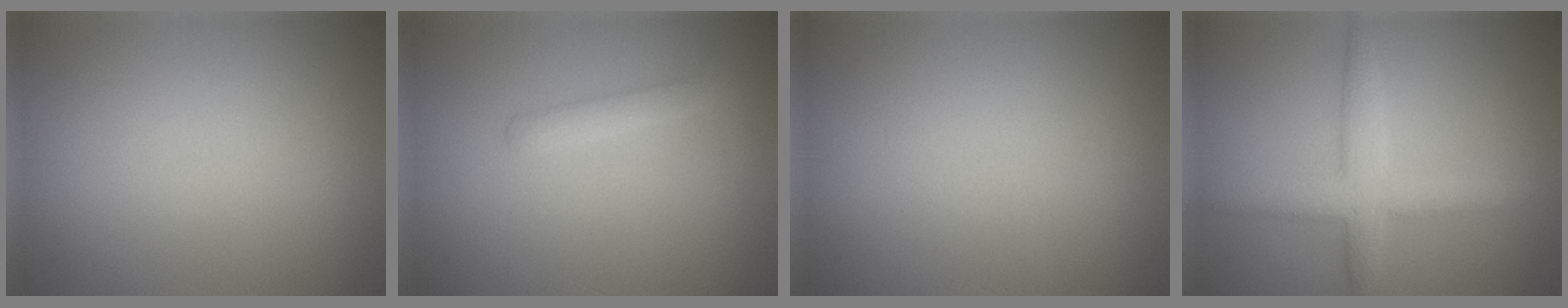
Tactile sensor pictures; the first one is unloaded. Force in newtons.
{"total": 1.6, "press": 1.6, "slide": 0.1}
{"total": 0.0}
{"total": 4.1, "press": 4.1, "slide": 0.1}